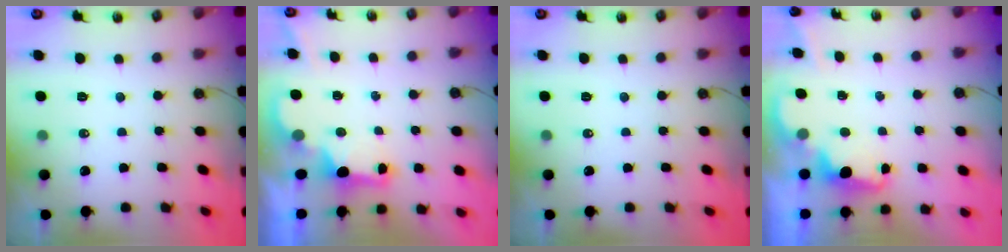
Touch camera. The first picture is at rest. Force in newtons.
{"total": 2.4, "press": 2.3, "slide": 0.7}
{"total": 0.0}
{"total": 3.1, "press": 3.1, "slide": 0.4}